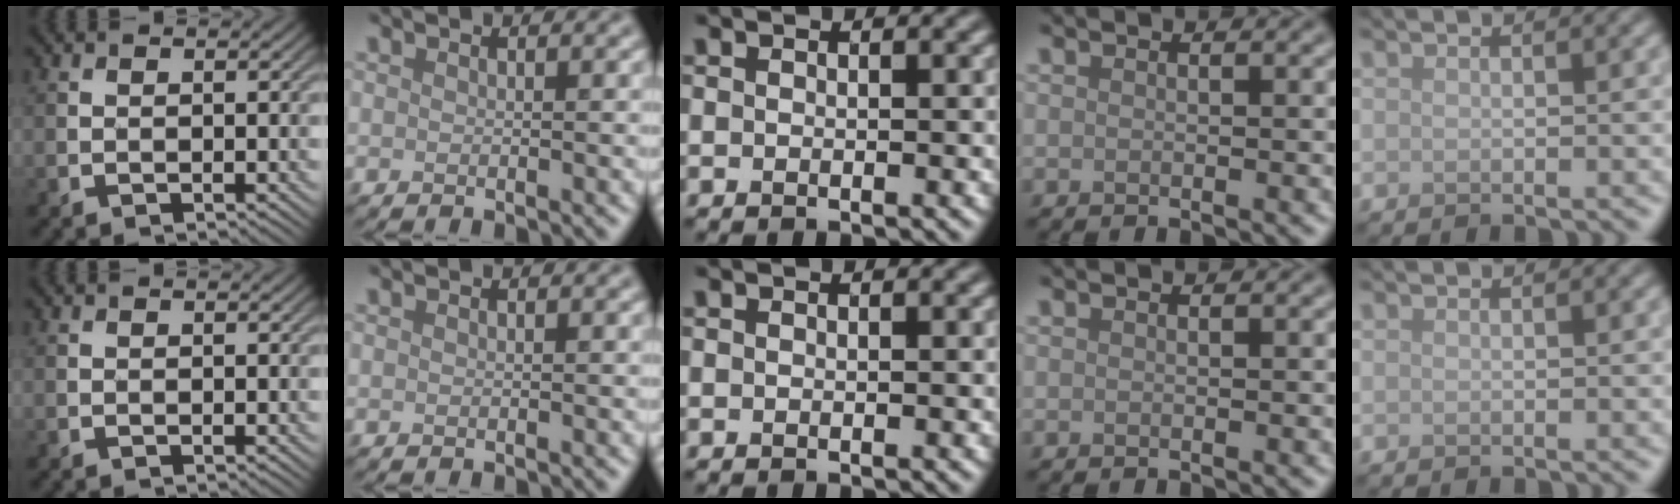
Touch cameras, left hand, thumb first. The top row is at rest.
{}